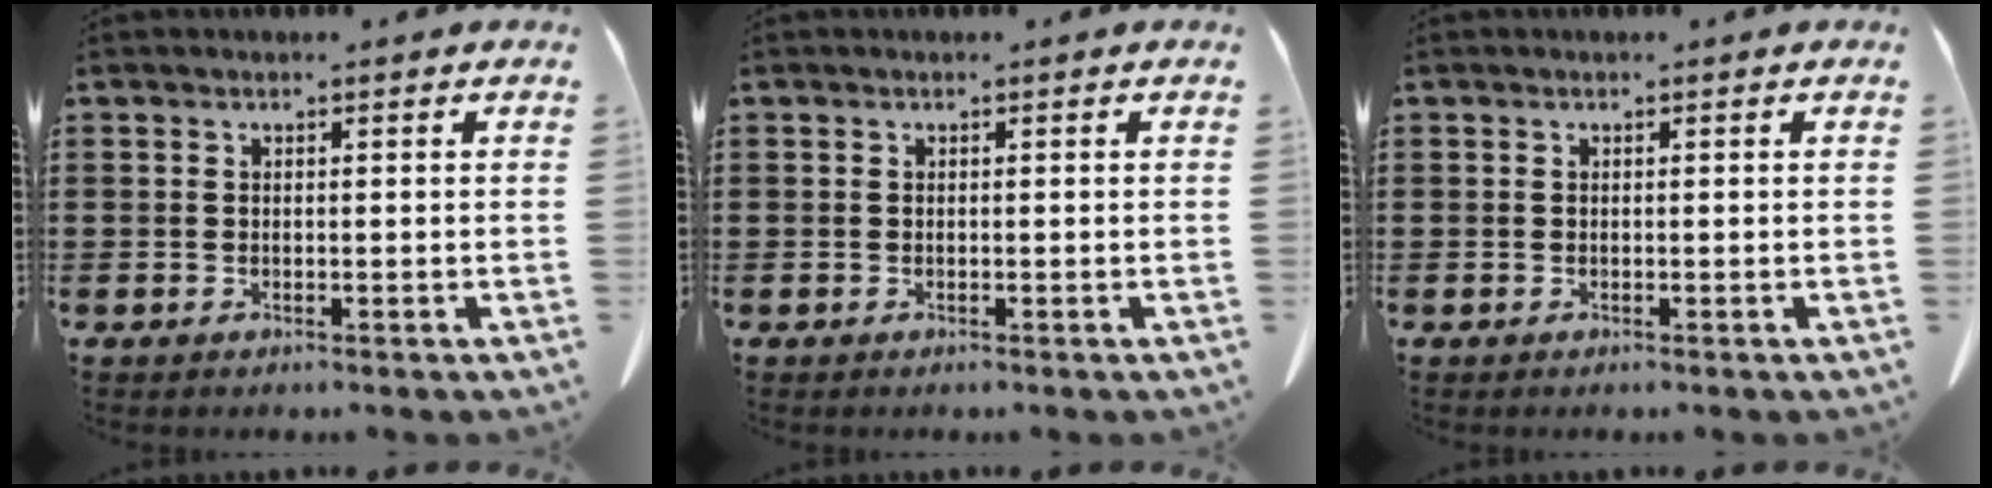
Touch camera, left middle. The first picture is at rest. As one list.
[{"total": 0.0}, {"total": 0.0}]